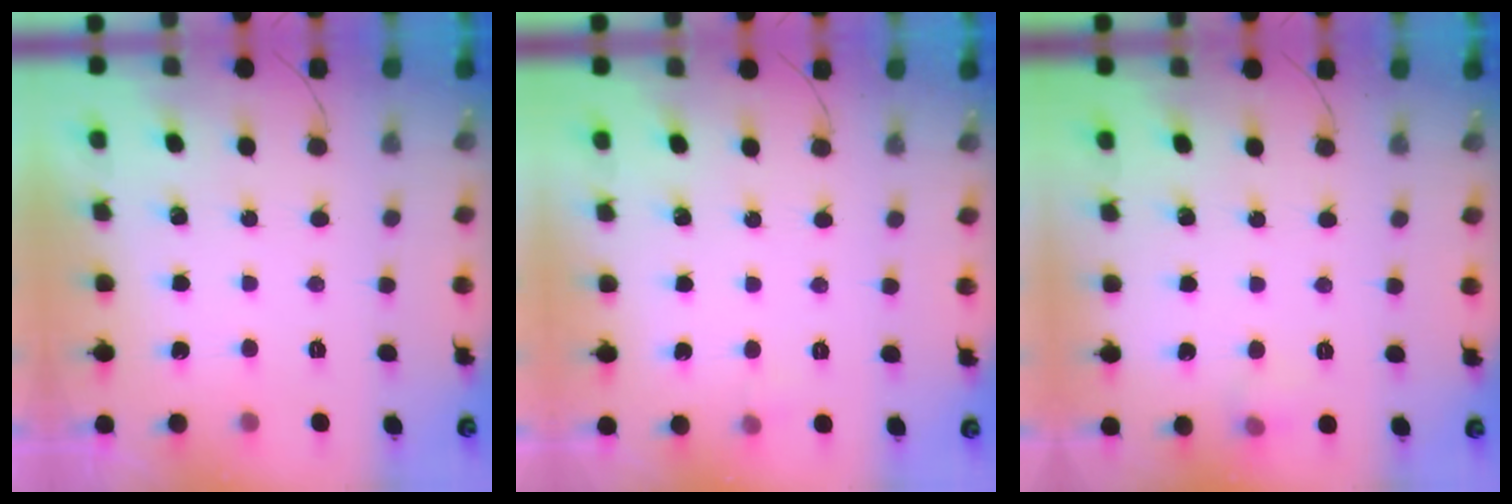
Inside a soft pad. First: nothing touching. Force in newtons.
{"total": 2.6, "press": 2.4, "slide": 1.0}
{"total": 8.1, "press": 4.3, "slide": 6.9}